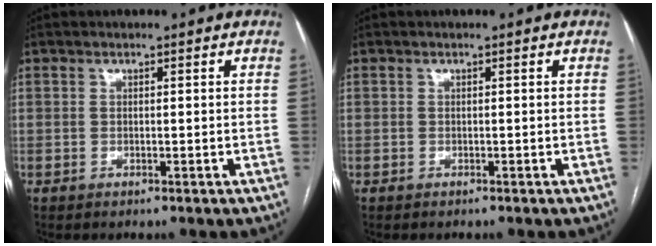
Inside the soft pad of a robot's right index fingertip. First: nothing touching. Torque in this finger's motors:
{"motor_torque": [-0.23, 0.32, -0.03, 0.00]}